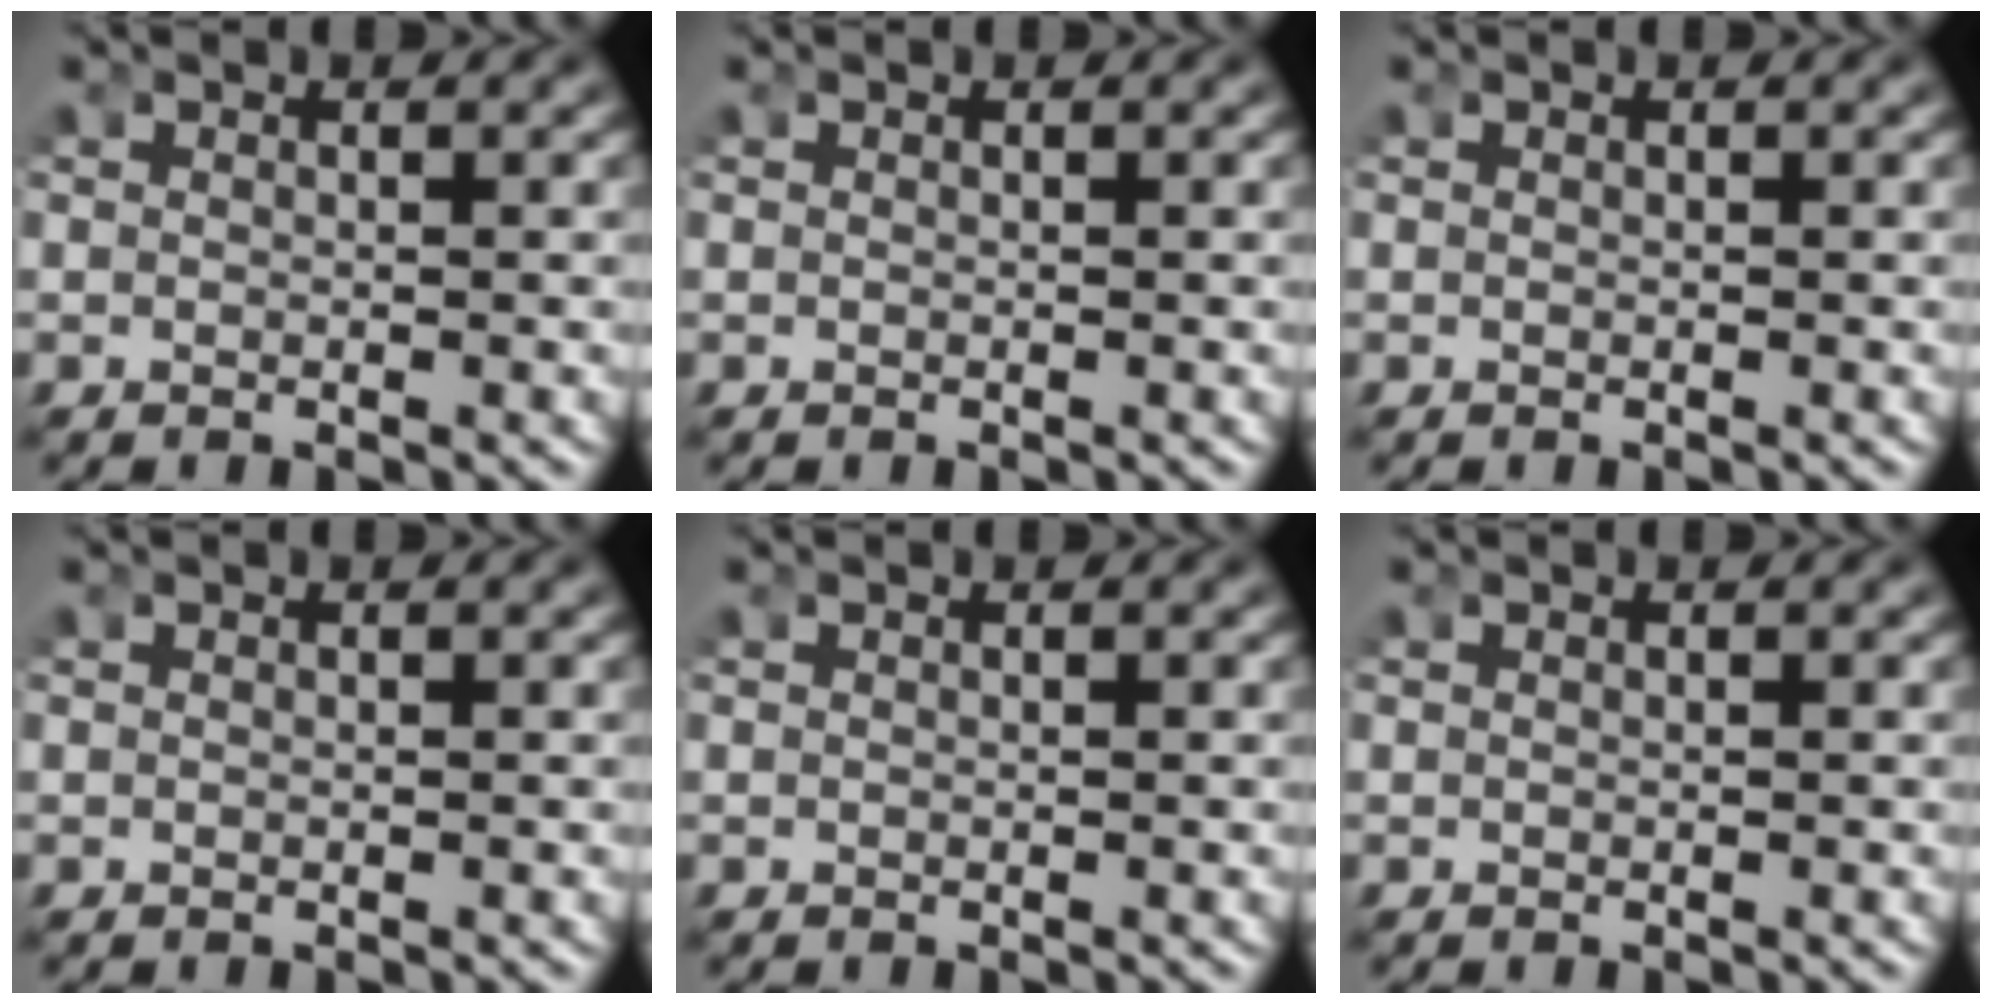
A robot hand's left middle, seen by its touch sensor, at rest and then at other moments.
{"total": 0.0}
{"total": 0.0}
{"total": 0.0}
{"total": 0.0}
{"total": 0.0}